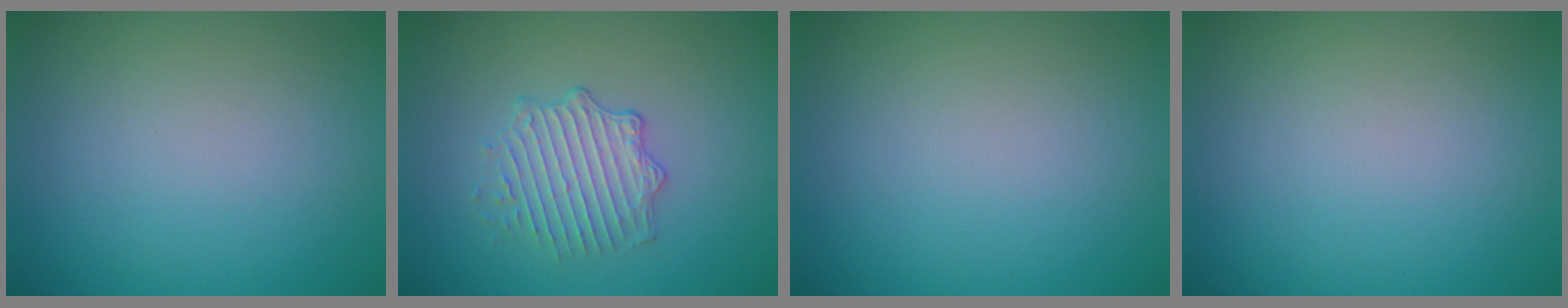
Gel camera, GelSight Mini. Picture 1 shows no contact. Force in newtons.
{"total": 2.6, "press": 2.0, "slide": 1.6}
{"total": 0.0}
{"total": 0.0}